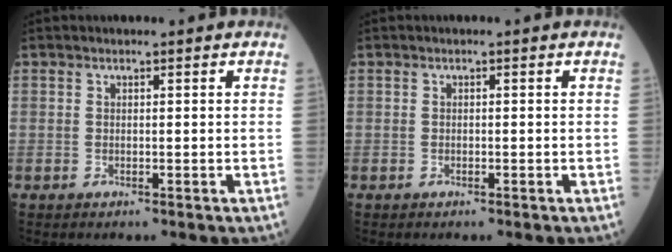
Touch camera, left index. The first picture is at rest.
{"total": 0.0}